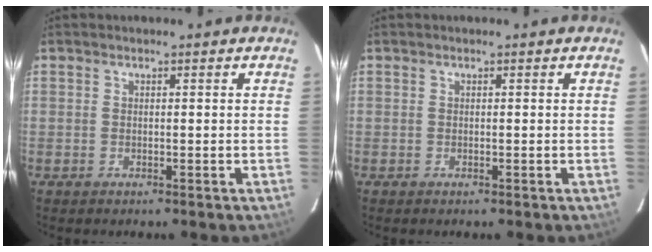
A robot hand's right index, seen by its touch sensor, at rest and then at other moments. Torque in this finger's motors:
{"motor_torque": [0.00, -0.12, 0.04, 0.00]}